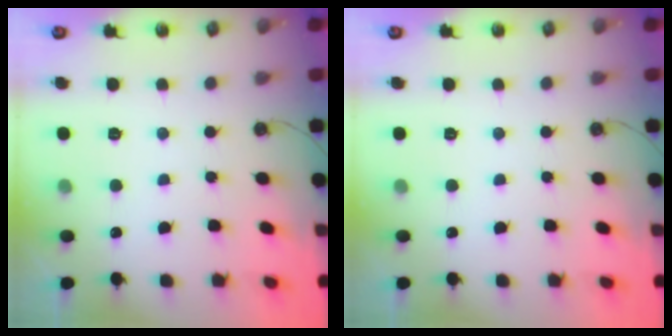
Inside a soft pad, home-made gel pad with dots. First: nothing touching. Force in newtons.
{"total": 0.0}